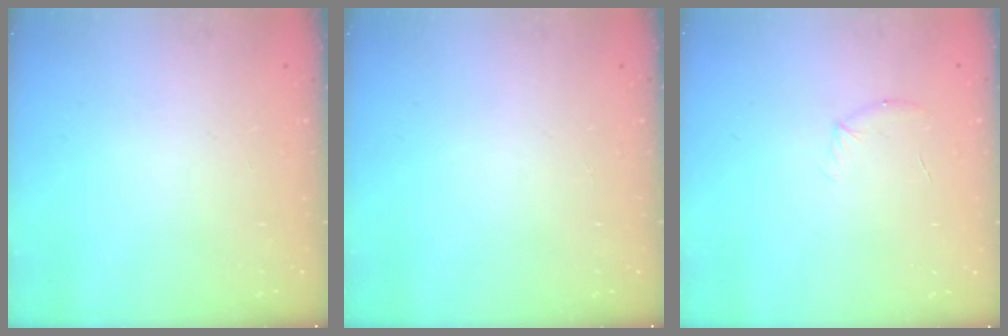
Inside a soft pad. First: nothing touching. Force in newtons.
{"total": 0.0}
{"total": 6.2, "press": 6.1, "slide": 1.3}